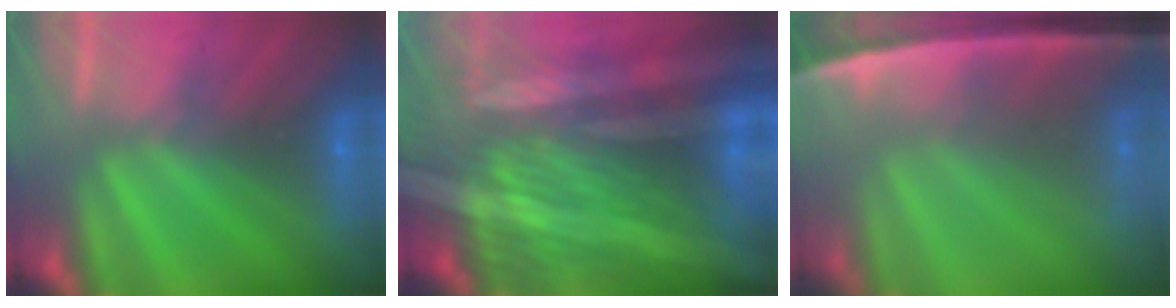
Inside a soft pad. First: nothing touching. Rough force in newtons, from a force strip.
{"total": 9.7}
{"total": 7.8}